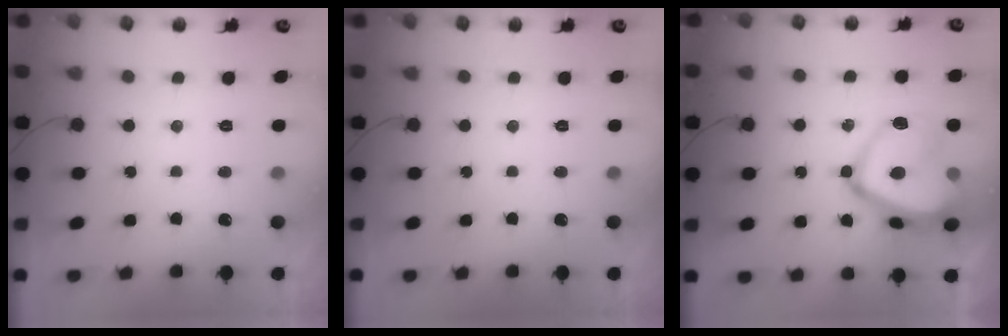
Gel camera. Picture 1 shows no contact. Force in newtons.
{"total": 0.0}
{"total": 20.3, "press": 20.2, "slide": 1.7}